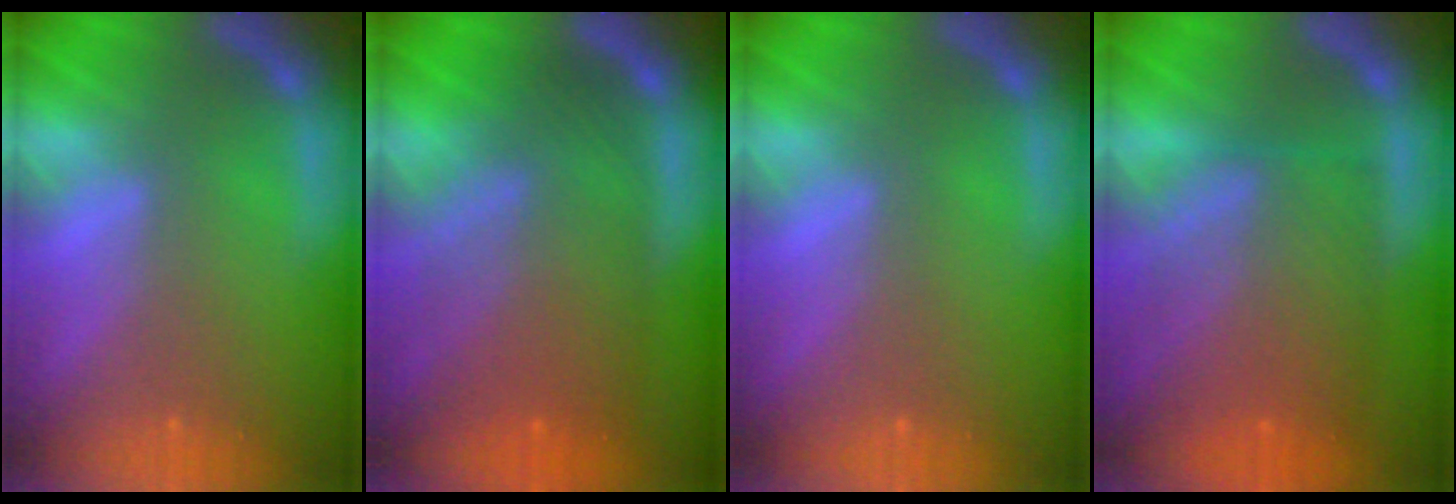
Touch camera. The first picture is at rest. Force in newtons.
{"total": 10.0}
{"total": 0.0}
{"total": 9.5}